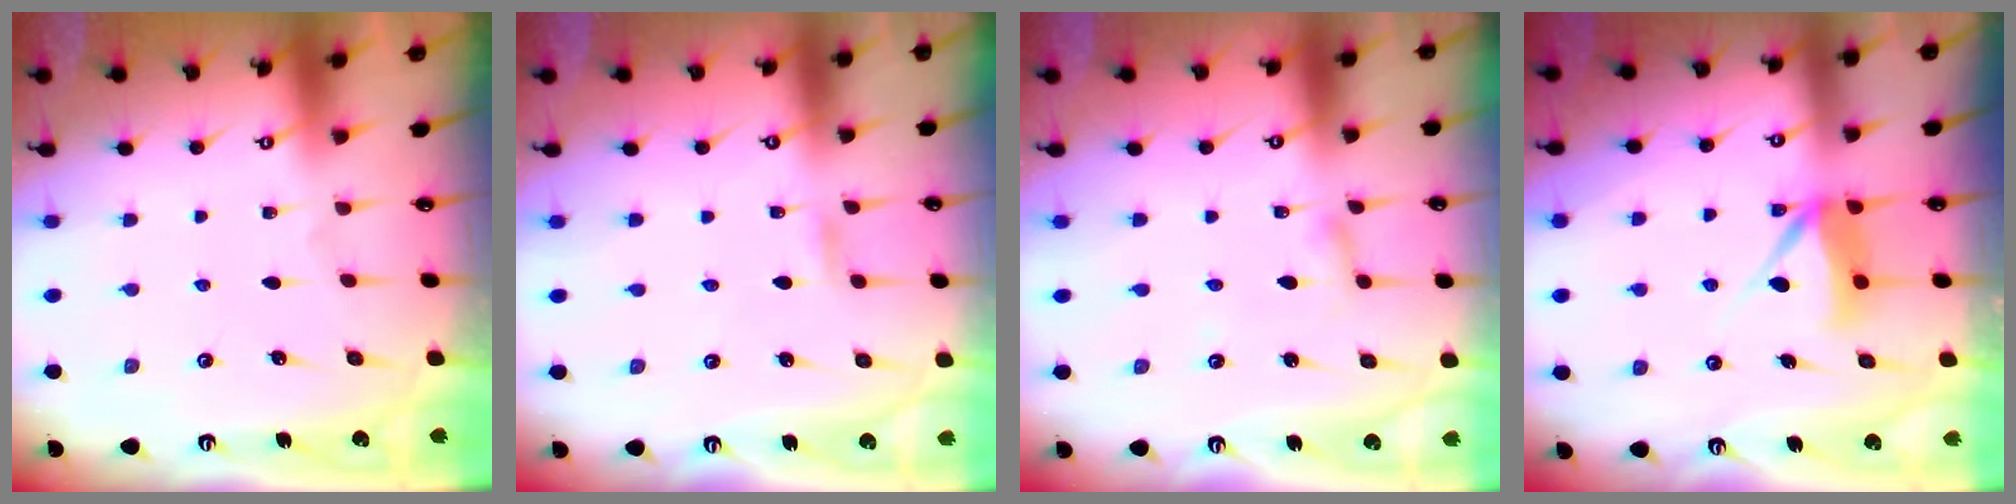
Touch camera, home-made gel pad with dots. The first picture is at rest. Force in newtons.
{"total": 2.8, "press": 2.8, "slide": 0.2}
{"total": 2.0, "press": 2.0, "slide": 0.2}
{"total": 7.9, "press": 7.9, "slide": 0.1}